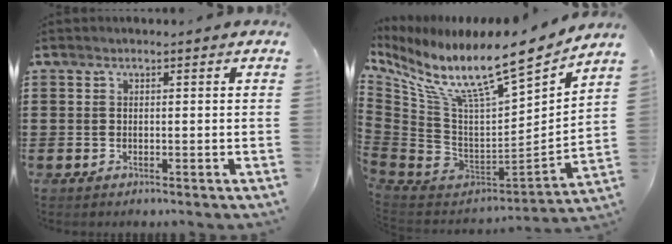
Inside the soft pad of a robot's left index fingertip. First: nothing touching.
{"total": 11.9, "force": [8.5, 2.3, 8.0], "torque": [-0.162, -0.072, 0.136]}